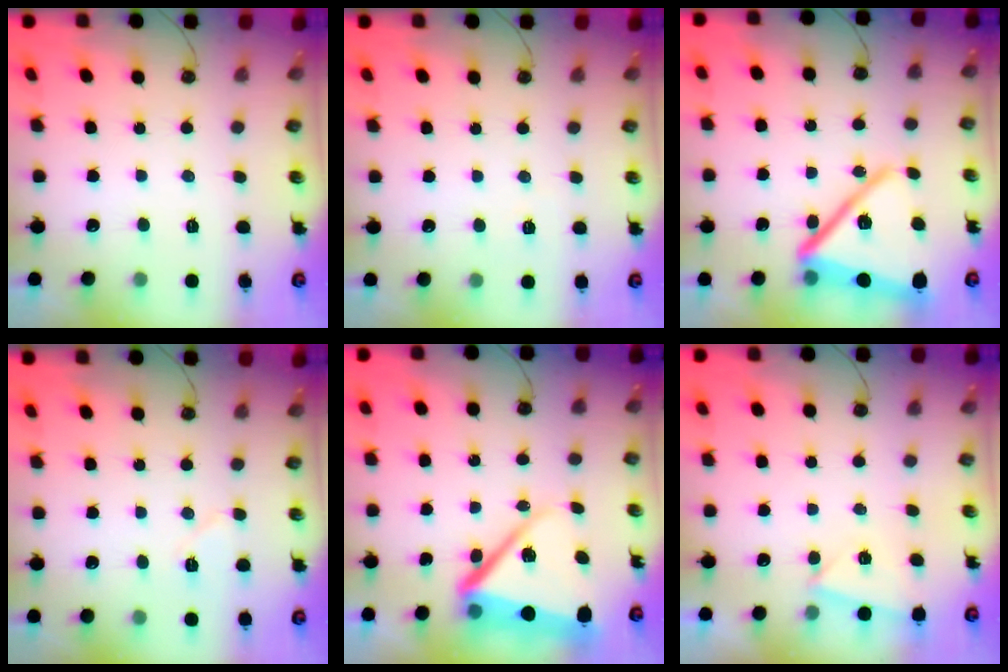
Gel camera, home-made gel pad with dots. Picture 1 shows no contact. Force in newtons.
{"total": 2.7, "press": 2.6, "slide": 0.7}
{"total": 19.9, "press": 19.9, "slide": 1.5}
{"total": 5.8, "press": 5.2, "slide": 2.6}
{"total": 13.5, "press": 13.4, "slide": 1.5}
{"total": 2.8, "press": 1.7, "slide": 2.2}